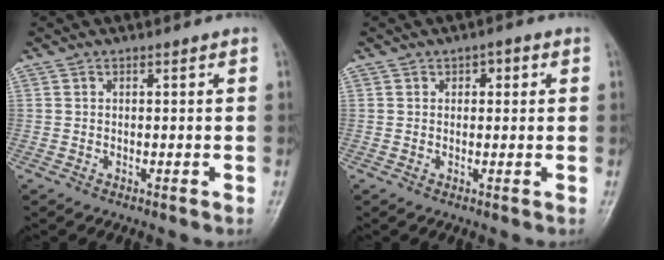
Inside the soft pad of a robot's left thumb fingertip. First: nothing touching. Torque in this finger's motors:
{"motor_torque": [-0.12, -0.01, 0.21, 0.16, 0.03]}